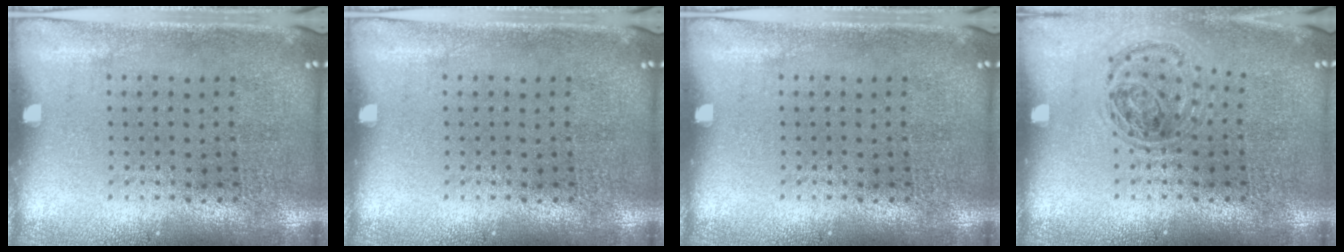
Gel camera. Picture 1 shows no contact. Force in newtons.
{"total": 0.0}
{"total": 0.0}
{"total": 1.0, "press": 0.9, "slide": 0.2}